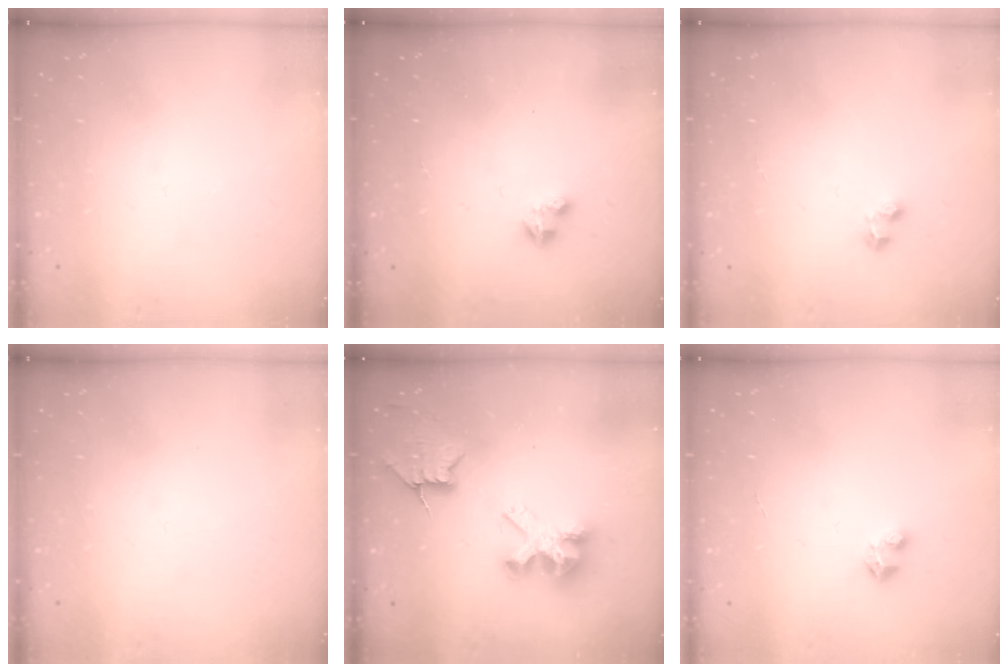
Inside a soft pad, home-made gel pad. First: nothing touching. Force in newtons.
{"total": 1.6, "press": 1.6, "slide": 0.4}
{"total": 1.7, "press": 1.6, "slide": 0.6}
{"total": 0.0}
{"total": 8.0, "press": 8.0, "slide": 0.5}
{"total": 3.0, "press": 2.9, "slide": 0.2}